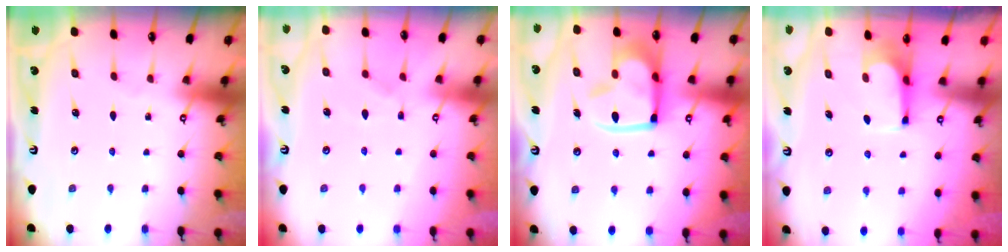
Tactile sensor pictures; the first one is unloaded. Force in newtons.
{"total": 1.4, "press": 0.6, "slide": 1.3}
{"total": 14.9, "press": 14.8, "slide": 1.5}
{"total": 2.2, "press": 2.2, "slide": 0.3}